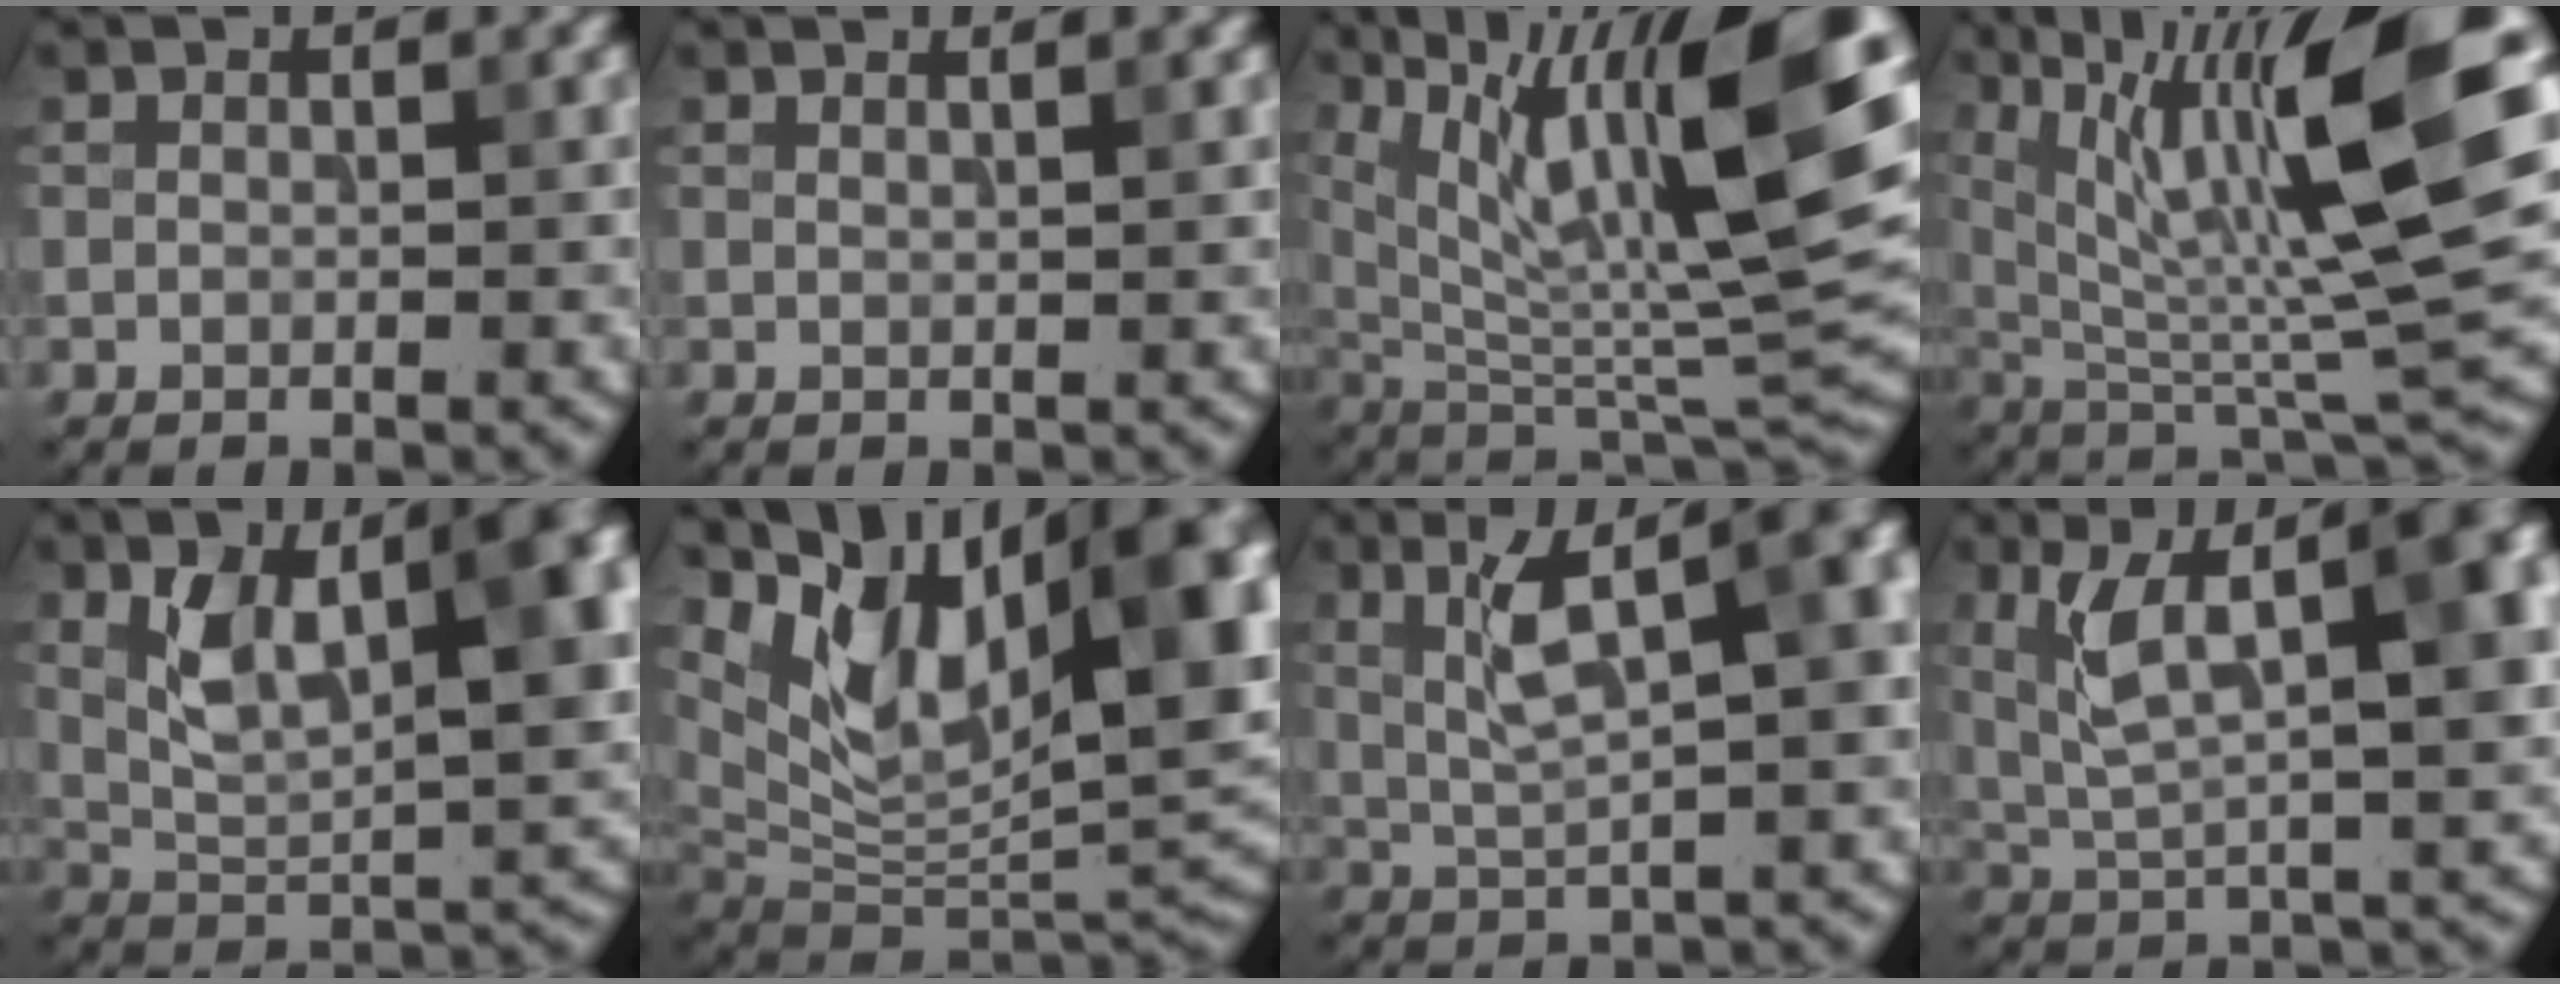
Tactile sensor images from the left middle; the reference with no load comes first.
{"total": 1.6, "force": [1.1, 0.6, 1.0], "torque": [-0.001, 0.002, 0.000]}
{"total": 15.2, "force": [6.1, 4.8, 13.1], "torque": [-0.224, -0.001, 0.108]}
{"total": 14.9, "force": [5.1, 3.6, 13.6], "torque": [-0.233, 0.005, 0.091]}
{"total": 11.4, "force": [3.2, 5.0, 9.8], "torque": [-0.155, 0.005, 0.054]}
{"total": 14.9, "force": [6.6, 7.4, 11.1], "torque": [-0.178, 0.009, 0.122]}
{"total": 9.6, "force": [2.9, 3.0, 8.7], "torque": [-0.144, 0.023, 0.050]}
{"total": 12.5, "force": [4.0, 4.9, 10.8], "torque": [-0.174, 0.006, 0.073]}